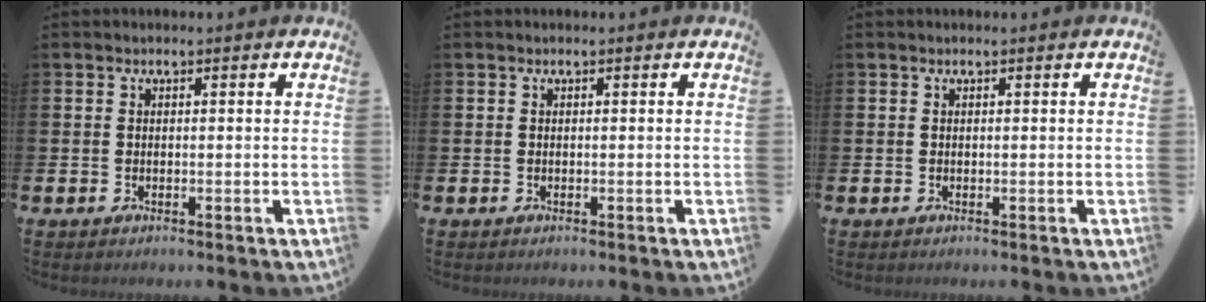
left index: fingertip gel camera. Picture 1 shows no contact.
{"total": 0.0}
{"total": 0.0}